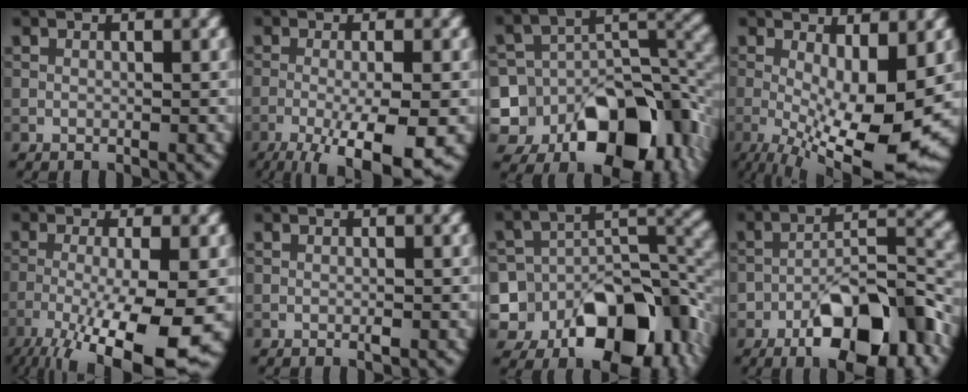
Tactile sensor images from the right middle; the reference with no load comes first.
{"total": 8.7, "force": [-4.1, 2.1, 7.4], "torque": [-0.113, -0.008, -0.065]}
{"total": 15.2, "force": [-7.5, 10.5, 8.1], "torque": [-0.139, 0.016, -0.100]}
{"total": 11.9, "force": [-2.5, 3.9, 10.9], "torque": [-0.181, -0.022, -0.030]}
{"total": 11.0, "force": [-5.2, 2.3, 9.4], "torque": [-0.162, -0.018, -0.083]}
{"total": 0.5, "force": [-0.2, 0.1, 0.5], "torque": [-0.008, -0.001, -0.003]}
{"total": 13.8, "force": [-7.0, 8.9, 7.9], "torque": [-0.125, 0.018, -0.098]}
{"total": 10.4, "force": [-5.9, 4.2, 7.5], "torque": [-0.111, 0.009, -0.096]}